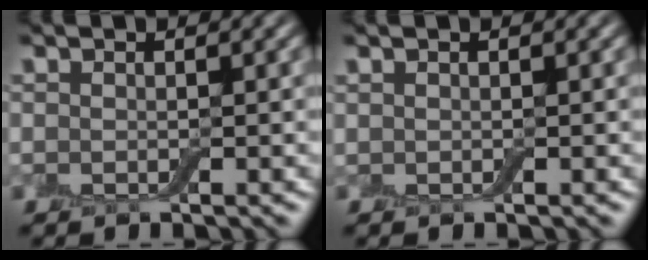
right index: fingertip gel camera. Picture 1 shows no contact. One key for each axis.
{"total": 0.0}